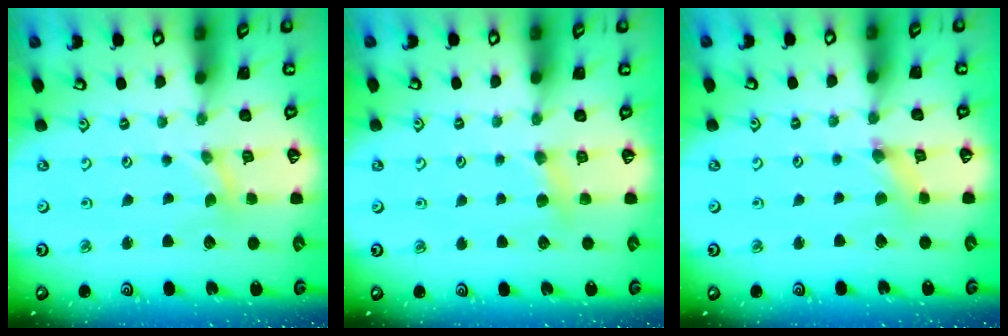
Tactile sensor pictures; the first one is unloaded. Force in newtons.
{"total": 4.4, "press": 4.3, "slide": 0.6}
{"total": 1.6, "press": 1.6, "slide": 0.2}